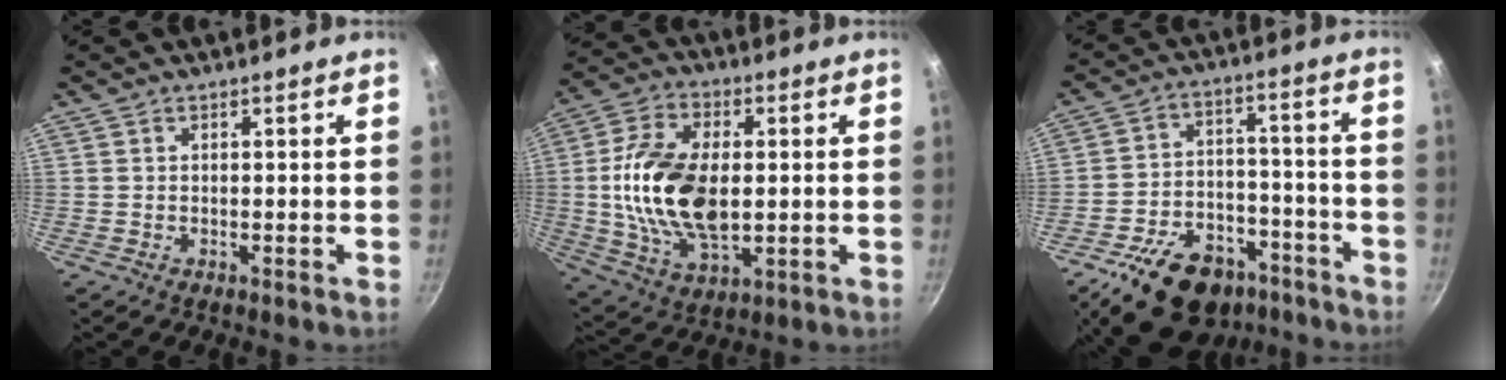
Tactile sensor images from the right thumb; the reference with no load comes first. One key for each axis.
{"total": 17.7, "fx": 0.3, "fy": 10.3, "fz": 14.4, "tx": -0.261, "ty": 0.004, "tz": 0.007}
{"total": 20.8, "fx": -13.8, "fy": 12.0, "fz": 10.1, "tx": -0.133, "ty": 0.081, "tz": -0.204}